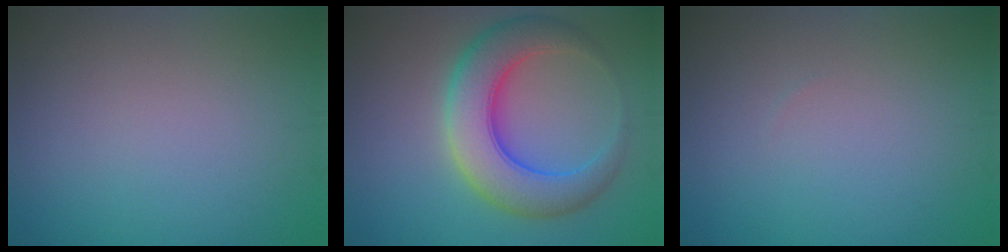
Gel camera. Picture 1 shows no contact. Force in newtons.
{"total": 8.0, "press": 8.0, "slide": 0.1}
{"total": 0.0}